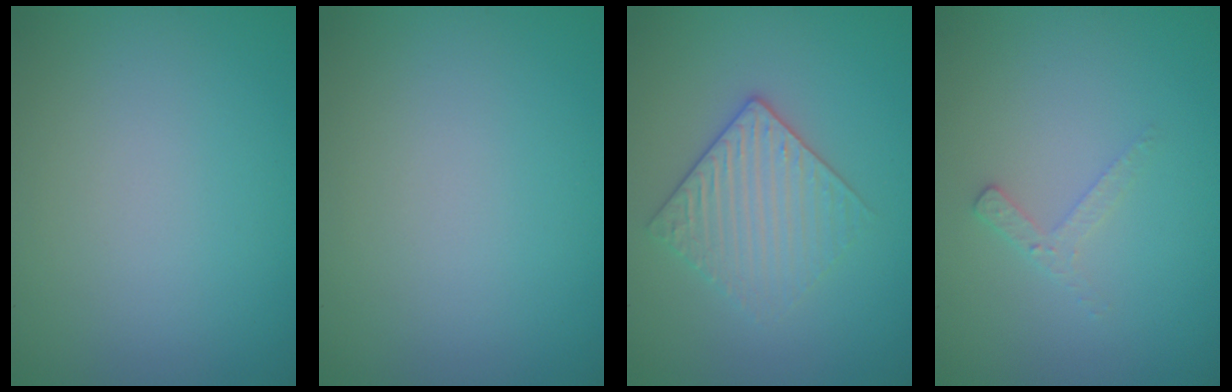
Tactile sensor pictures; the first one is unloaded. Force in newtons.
{"total": 0.0}
{"total": 3.1, "press": 2.8, "slide": 1.3}
{"total": 1.6, "press": 1.5, "slide": 0.4}